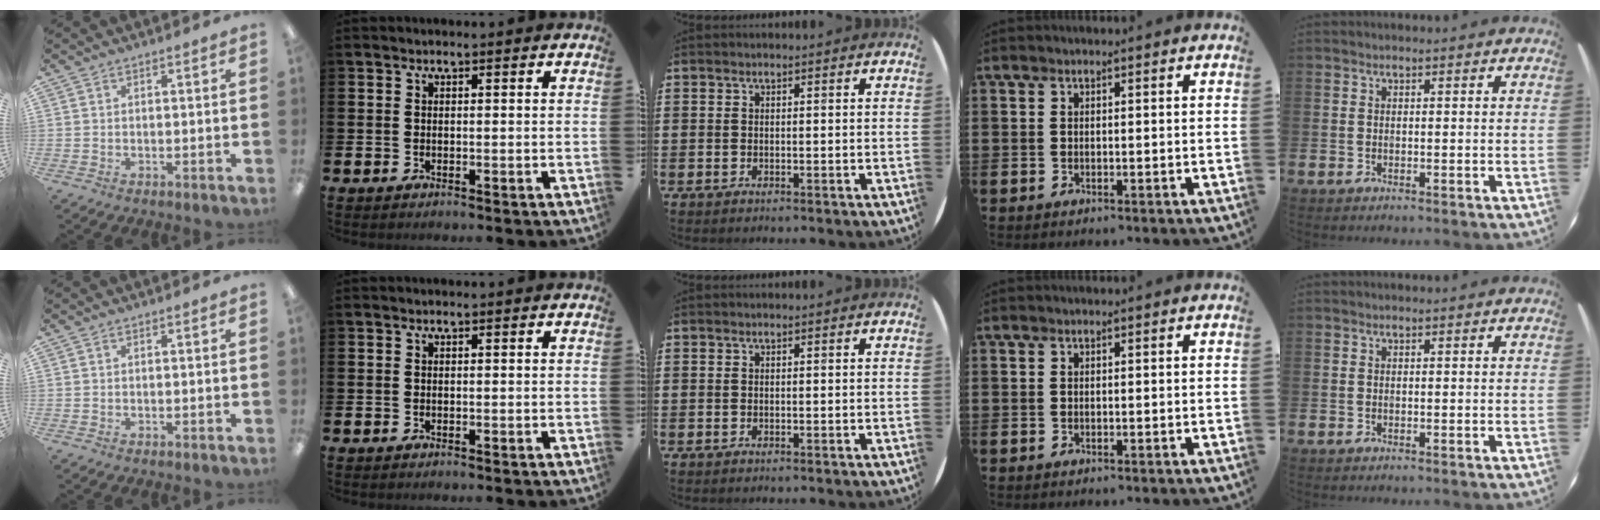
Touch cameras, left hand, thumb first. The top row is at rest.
{}